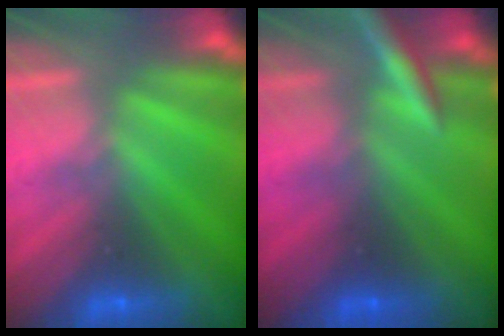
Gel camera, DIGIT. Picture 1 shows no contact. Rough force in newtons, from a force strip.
{"total": 2.9}